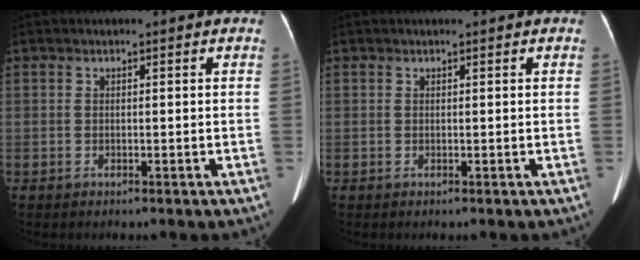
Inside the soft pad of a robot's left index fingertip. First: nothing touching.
{"total": 0.0}